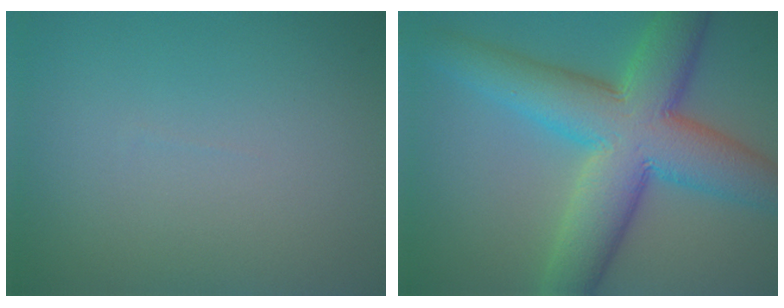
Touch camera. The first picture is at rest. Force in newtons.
{"total": 11.0, "press": 11.0, "slide": 0.2}